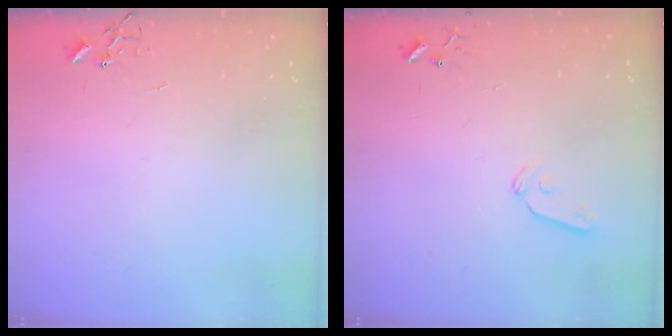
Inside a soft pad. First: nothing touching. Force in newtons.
{"total": 7.3, "press": 7.3, "slide": 0.7}